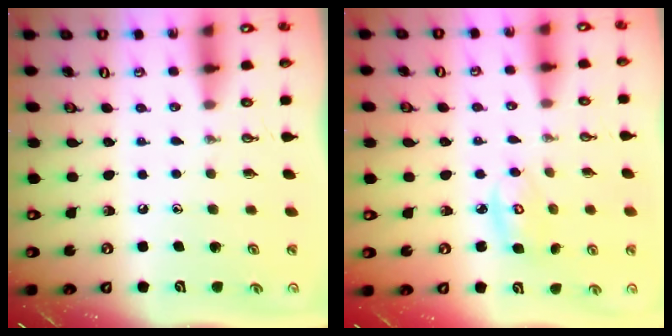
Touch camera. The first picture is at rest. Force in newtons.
{"total": 4.4, "press": 4.4, "slide": 0.3}